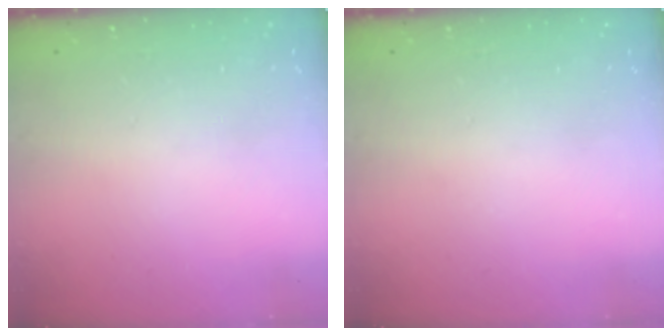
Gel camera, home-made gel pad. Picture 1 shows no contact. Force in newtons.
{"total": 0.0}